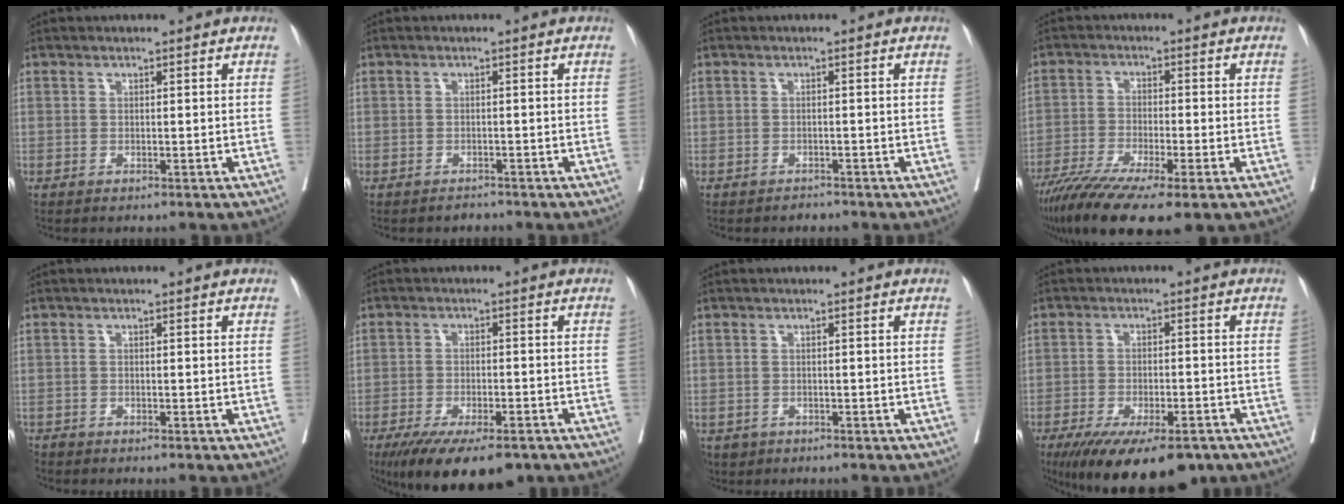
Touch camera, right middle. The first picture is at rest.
{"total": 0.8, "force": [-0.7, 0.2, -0.3], "torque": [0.004, -0.002, -0.014]}
{"total": 0.8, "force": [-0.7, 0.2, -0.2], "torque": [0.002, 0.000, -0.015]}
{"total": 14.8, "force": [-10.6, 3.0, 9.9], "torque": [-0.177, -0.033, -0.175]}
{"total": 1.4, "force": [-1.3, 0.5, 0.2], "torque": [-0.008, -0.005, -0.026]}
{"total": 13.1, "force": [-9.5, 3.9, 8.2], "torque": [-0.124, -0.018, -0.146]}
{"total": 2.8, "force": [-1.8, 2.1, 0.4], "torque": [-0.004, 0.001, -0.029]}
{"total": 15.0, "force": [-10.9, 4.4, 9.4], "torque": [-0.140, -0.025, -0.161]}